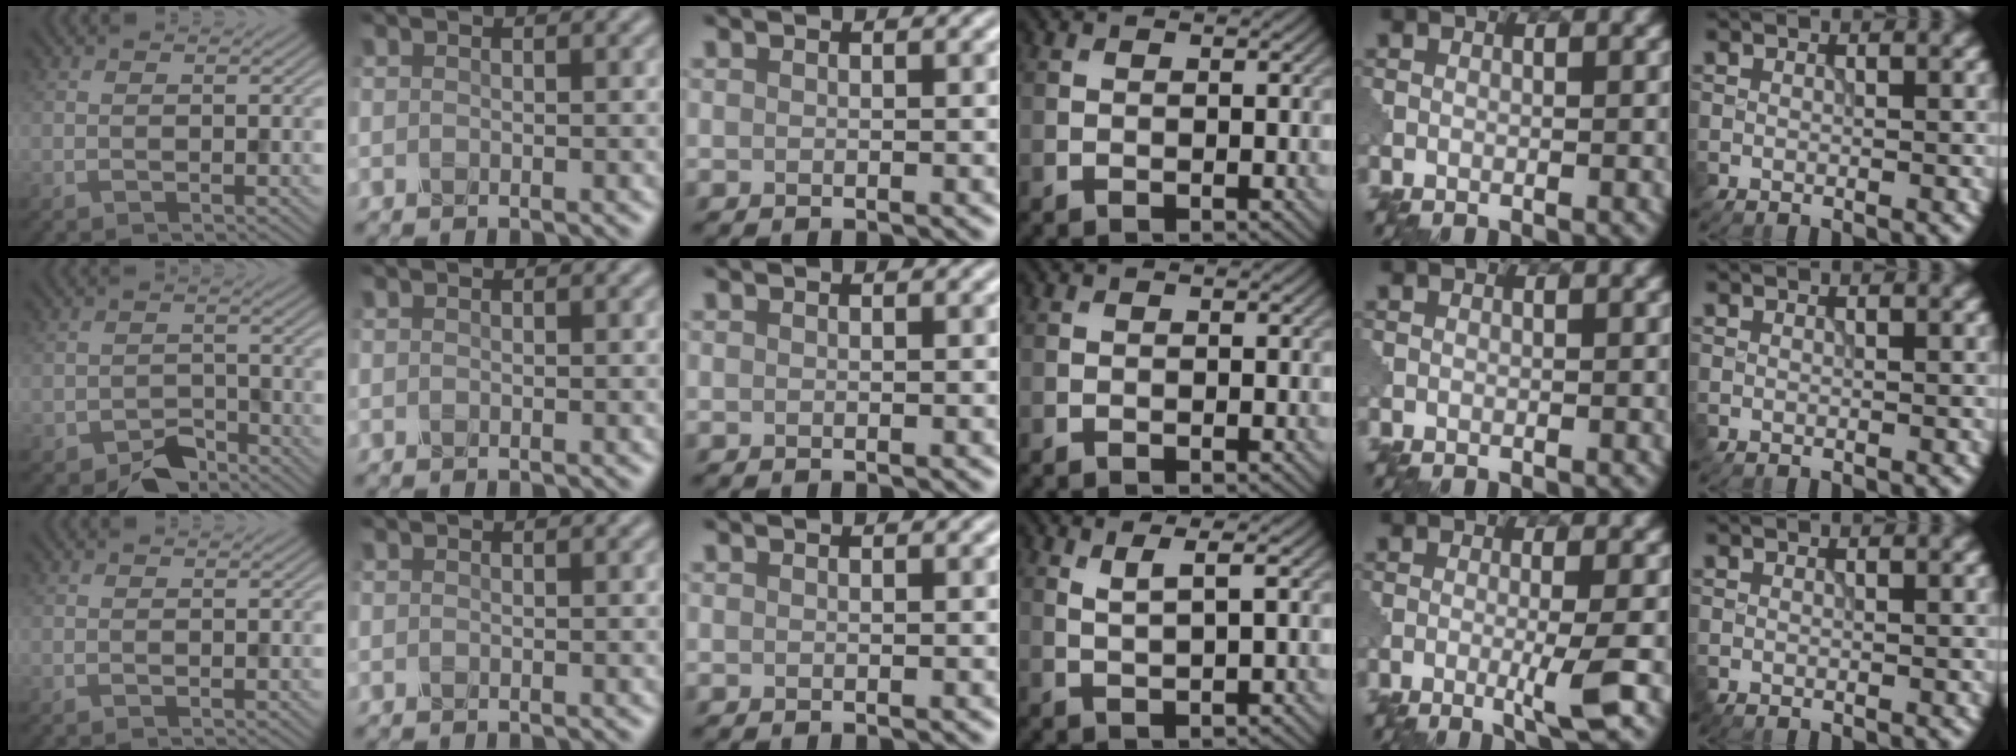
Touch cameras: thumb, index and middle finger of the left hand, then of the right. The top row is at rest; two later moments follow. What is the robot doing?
{"motion": "disassemble", "object": "pitcher"}